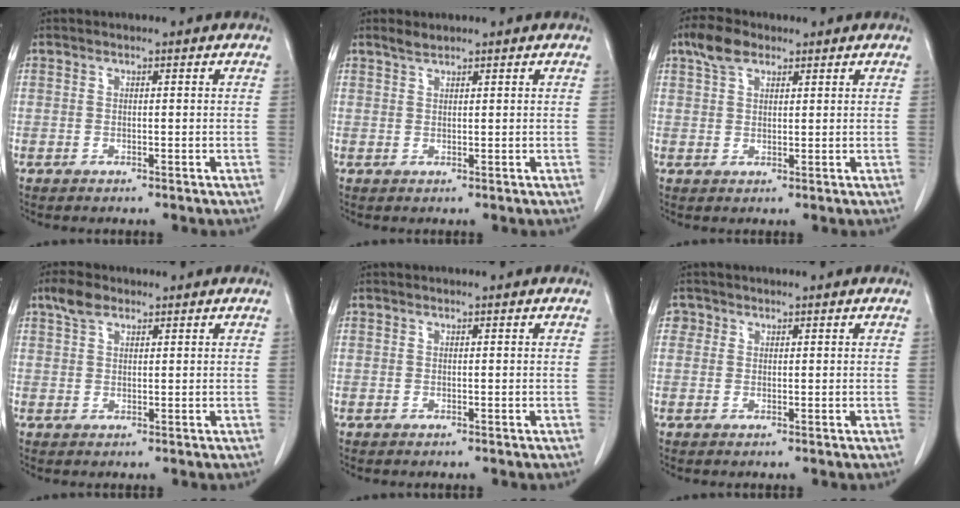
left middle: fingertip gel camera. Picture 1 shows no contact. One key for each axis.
{"total": 1.3, "fx": 1.2, "fy": 0.1, "fz": 0.4, "tx": -0.012, "ty": 0.003, "tz": 0.027}
{"total": 3.6, "fx": 2.4, "fy": 1.9, "fz": 1.9, "tx": -0.042, "ty": 0.013, "tz": 0.048}
{"total": 3.1, "fx": 2.1, "fy": 1.6, "fz": 1.6, "tx": -0.035, "ty": 0.011, "tz": 0.042}
{"total": 0.0}
{"total": 1.2, "fx": 0.6, "fy": 1.1, "fz": 0.1, "tx": 0.011, "ty": 0.003, "tz": 0.006}